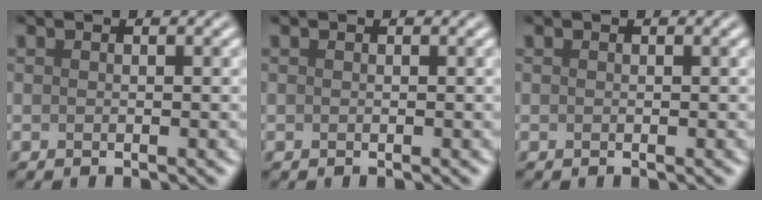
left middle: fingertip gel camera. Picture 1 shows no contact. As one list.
[{"total": 0.0}, {"total": 0.0}]